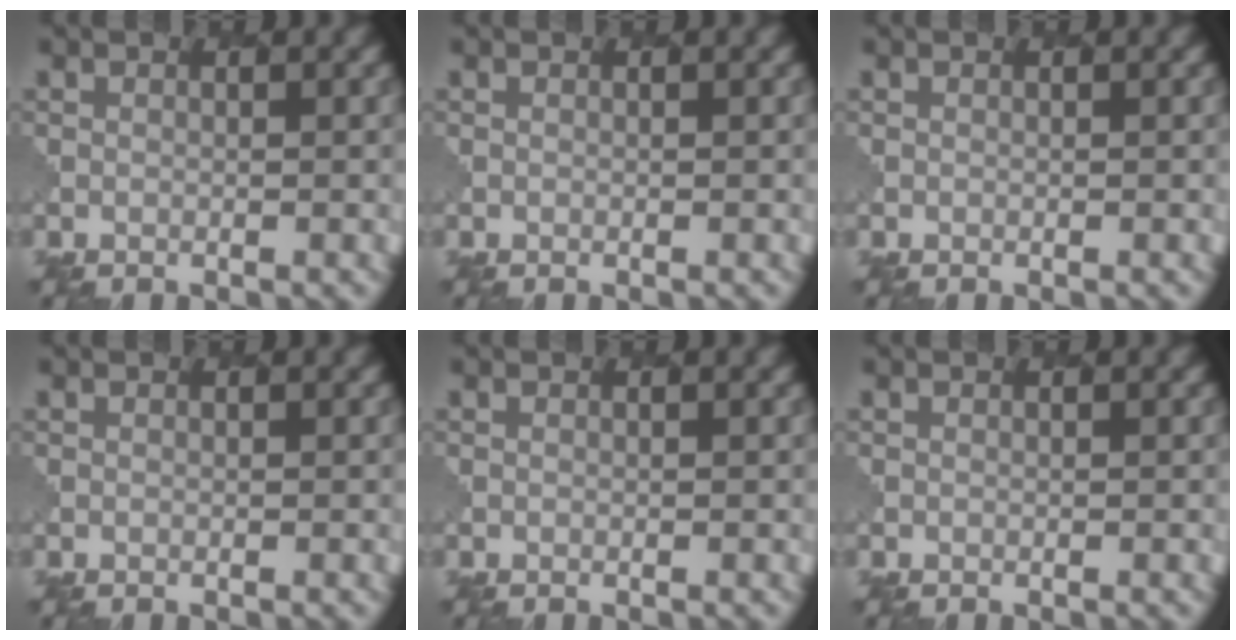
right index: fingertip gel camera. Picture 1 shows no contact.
{"total": 0.0}
{"total": 0.0}
{"total": 0.0}
{"total": 0.0}
{"total": 0.0}